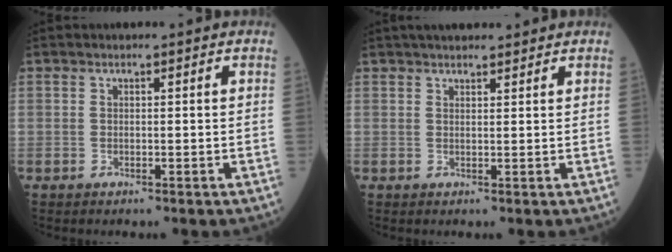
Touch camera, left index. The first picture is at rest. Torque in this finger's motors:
{"motor_torque": [0.48, -0.65, 0.12, 0.05]}